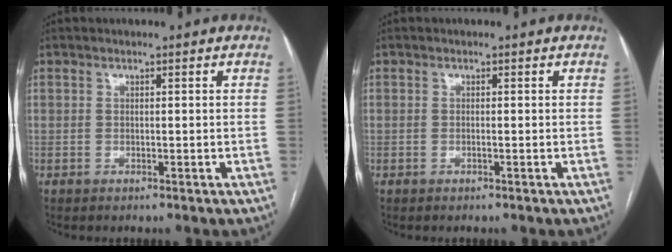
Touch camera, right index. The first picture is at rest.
{"total": 0.0}